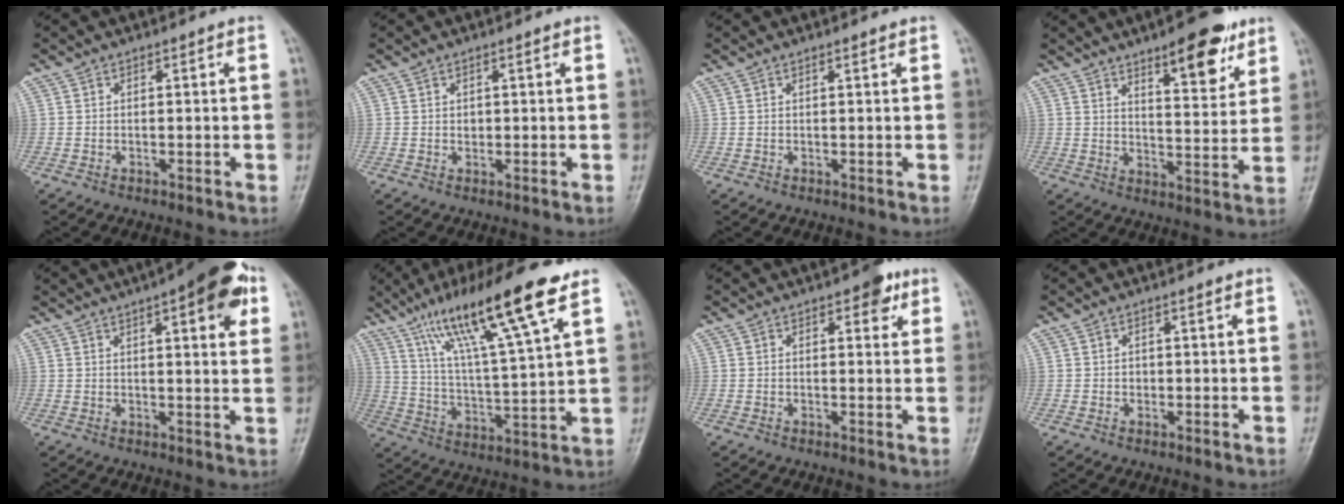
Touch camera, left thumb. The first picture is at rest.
{"total": 1.0, "force": [0.3, 0.8, 0.5], "torque": [-0.002, 0.000, 0.005]}
{"total": 0.6, "force": [0.5, 0.1, 0.3], "torque": [-0.008, -0.003, 0.006]}
{"total": 12.0, "force": [7.6, 3.9, 8.5], "torque": [-0.093, -0.046, 0.112]}
{"total": 12.7, "force": [6.1, 3.8, 10.4], "torque": [-0.111, -0.007, 0.073]}
{"total": 19.7, "force": [11.7, 2.6, 15.6], "torque": [-0.264, -0.033, 0.209]}
{"total": 4.0, "force": [2.2, 2.0, 2.8], "torque": [-0.018, -0.005, 0.021]}
{"total": 0.9, "force": [0.1, 0.8, 0.4], "torque": [-0.001, 0.002, 0.000]}